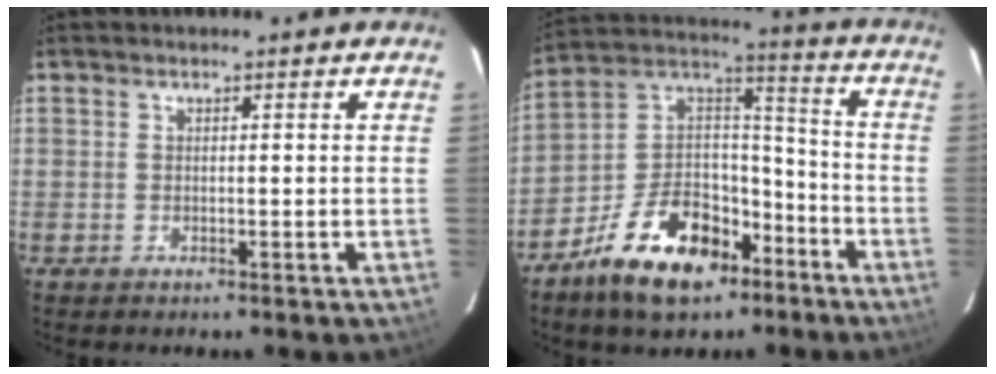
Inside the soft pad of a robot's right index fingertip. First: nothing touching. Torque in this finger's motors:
{"motor_torque": [1.14, -1.00, 0.55, 0.03]}